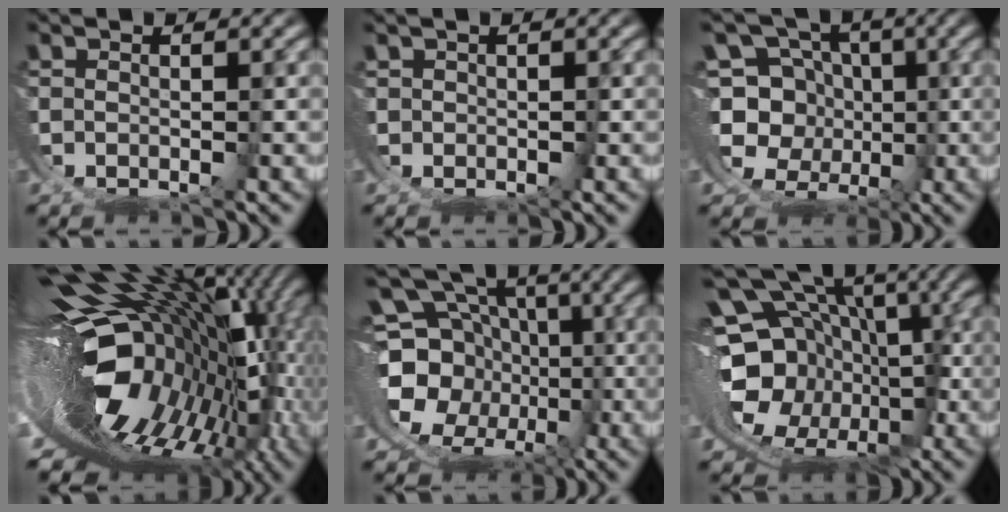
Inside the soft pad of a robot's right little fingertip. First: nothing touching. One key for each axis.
{"total": 2.7, "fx": -0.1, "fy": 2.5, "fz": 0.9, "tx": -0.035, "ty": -0.012, "tz": -0.001}
{"total": 12.4, "fx": -0.3, "fy": 10.3, "fz": 7.0, "tx": -0.156, "ty": -0.044, "tz": -0.003}
{"total": 24.8, "fx": -3.3, "fy": 14.2, "fz": 20.0, "tx": -0.286, "ty": -0.043, "tz": -0.036}
{"total": 16.4, "fx": -0.6, "fy": 13.5, "fz": 9.4, "tx": -0.191, "ty": -0.055, "tz": -0.007}
{"total": 19.7, "fx": 0.3, "fy": 14.9, "fz": 12.9, "tx": -0.245, "ty": -0.050, "tz": 0.011}